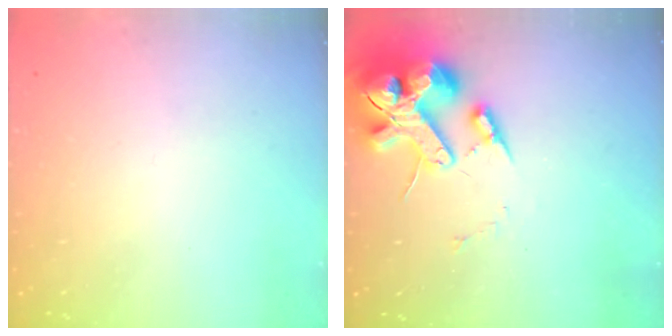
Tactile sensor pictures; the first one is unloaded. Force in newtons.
{"total": 16.4, "press": 16.2, "slide": 2.5}